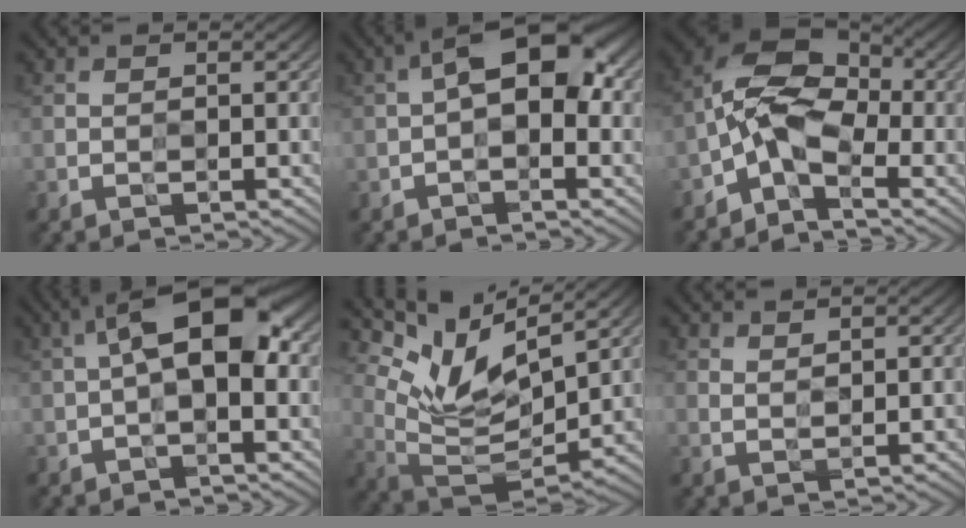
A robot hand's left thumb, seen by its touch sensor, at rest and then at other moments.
{"total": 7.8, "force": [0.7, 3.8, 6.7], "torque": [-0.110, 0.024, -0.003]}
{"total": 7.5, "force": [-3.0, 4.1, 5.5], "torque": [-0.107, 0.012, -0.084]}
{"total": 8.5, "force": [1.0, 3.5, 7.7], "torque": [-0.133, 0.029, 0.005]}
{"total": 12.2, "force": [6.9, 4.8, 8.8], "torque": [-0.194, 0.000, 0.137]}
{"total": 1.4, "force": [1.4, 0.0, 0.2], "torque": [-0.006, -0.003, 0.026]}